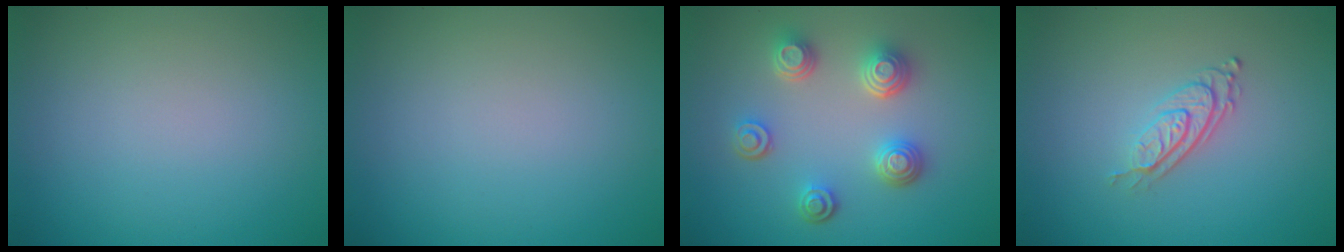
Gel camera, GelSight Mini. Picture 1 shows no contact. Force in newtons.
{"total": 0.0}
{"total": 4.1, "press": 3.4, "slide": 2.3}
{"total": 2.8, "press": 2.0, "slide": 2.1}